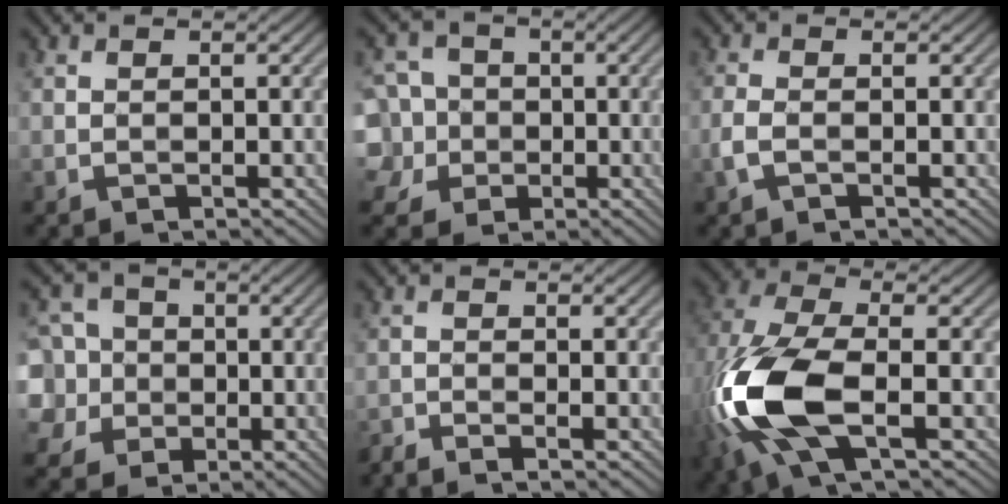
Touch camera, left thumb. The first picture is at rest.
{"total": 8.5, "force": [-1.7, 7.9, 2.8], "torque": [-0.098, 0.001, -0.056]}
{"total": 1.9, "force": [-0.8, 0.8, 1.5], "torque": [-0.045, 0.001, -0.023]}
{"total": 8.9, "force": [-0.8, 8.4, 3.0], "torque": [-0.110, 0.005, -0.044]}
{"total": 2.0, "force": [-1.7, 0.2, 1.1], "torque": [-0.018, -0.004, -0.042]}
{"total": 14.0, "force": [-3.6, 6.3, 12.0], "torque": [-0.309, -0.009, -0.077]}